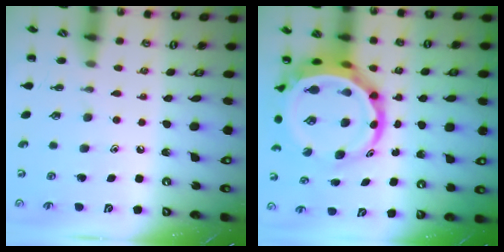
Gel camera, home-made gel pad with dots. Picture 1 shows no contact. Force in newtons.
{"total": 11.5, "press": 11.0, "slide": 3.1}